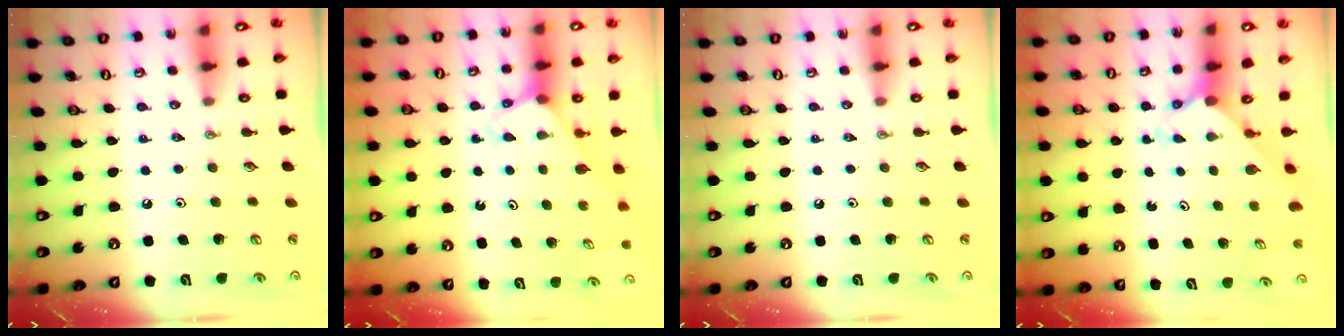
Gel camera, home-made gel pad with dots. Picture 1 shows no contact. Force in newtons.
{"total": 3.2, "press": 3.2, "slide": 0.2}
{"total": 0.0}
{"total": 2.3, "press": 2.3, "slide": 0.2}